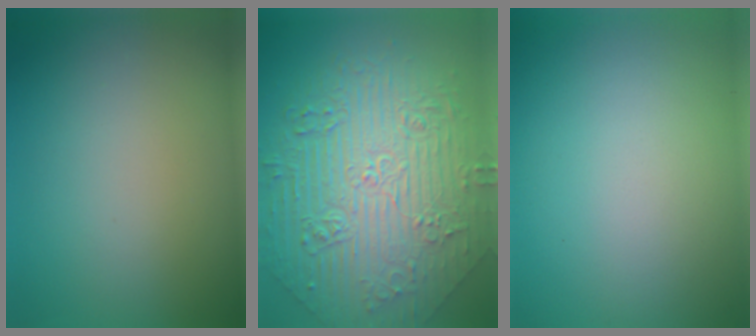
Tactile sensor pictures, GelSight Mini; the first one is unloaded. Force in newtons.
{"total": 10.1, "press": 7.6, "slide": 6.6}
{"total": 0.0}